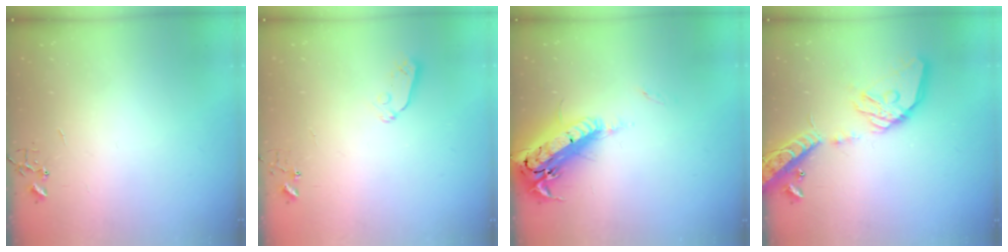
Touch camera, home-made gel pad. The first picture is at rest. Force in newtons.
{"total": 5.0, "press": 4.9, "slide": 1.1}
{"total": 22.8, "press": 22.3, "slide": 4.6}
{"total": 21.3, "press": 20.9, "slide": 3.7}